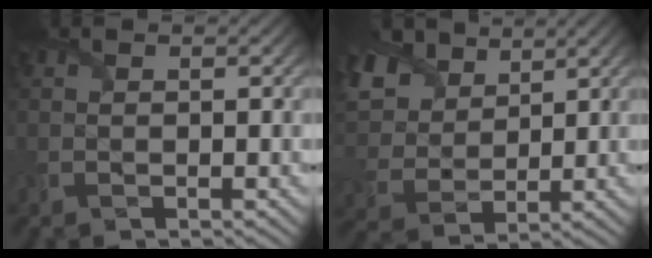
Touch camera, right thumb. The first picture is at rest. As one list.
[{"total": 10.1, "force": [5.4, 6.5, 5.6], "torque": [-0.167, 0.020, 0.097]}]